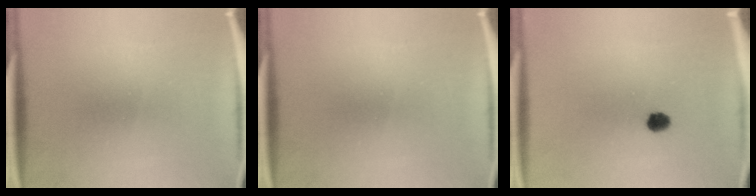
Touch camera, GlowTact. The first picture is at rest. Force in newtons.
{"total": 0.0}
{"total": 2.7}